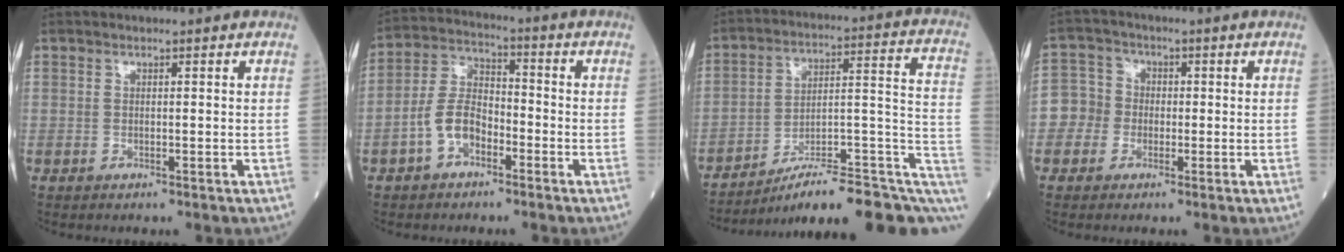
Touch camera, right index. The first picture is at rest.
{"total": 7.4, "force": [-3.3, 4.2, 5.1], "torque": [-0.112, 0.020, -0.069]}
{"total": 20.0, "force": [-12.4, 4.3, 15.1], "torque": [-0.145, 0.055, -0.173]}
{"total": 4.5, "force": [-1.0, 4.3, 0.8], "torque": [-0.013, 0.022, -0.028]}